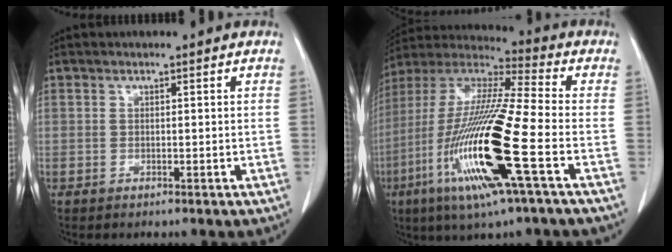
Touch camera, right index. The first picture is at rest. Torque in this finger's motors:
{"motor_torque": [2.14, 0.00, 1.05, 0.21]}